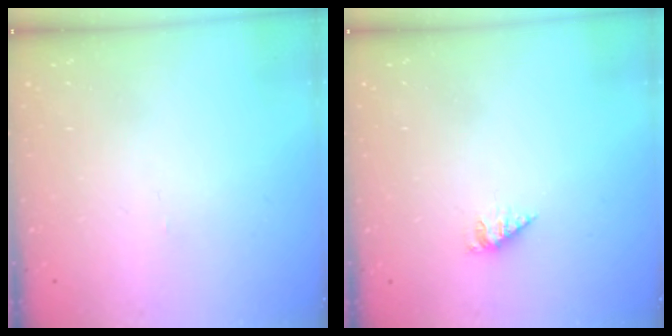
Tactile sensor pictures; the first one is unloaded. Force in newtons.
{"total": 1.5, "press": 1.5, "slide": 0.3}